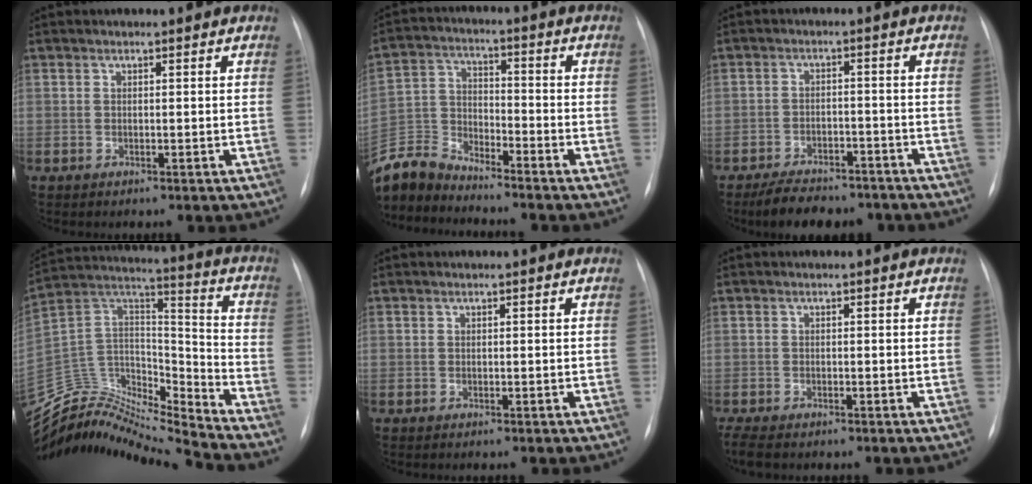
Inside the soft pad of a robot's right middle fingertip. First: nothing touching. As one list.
[{"total": 8.5, "force": [-8.4, 1.1, 0.8], "torque": [-0.026, 0.003, -0.170]}, {"total": 9.8, "force": [-8.1, 4.2, 3.7], "torque": [-0.052, 0.002, -0.118]}, {"total": 21.1, "force": [-20.7, 1.1, 3.8], "torque": [-0.068, 0.055, -0.356]}, {"total": 0.0}, {"total": 3.7, "force": [-2.9, 1.3, 2.0], "torque": [-0.043, -0.013, -0.044]}]